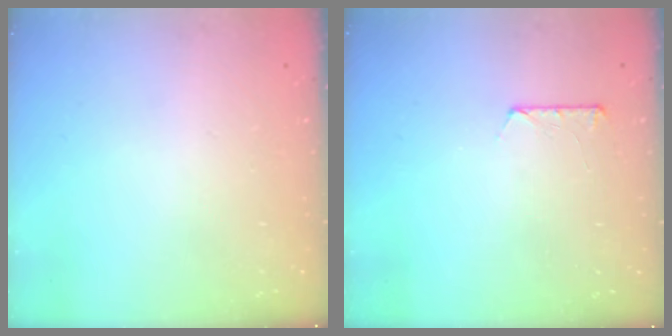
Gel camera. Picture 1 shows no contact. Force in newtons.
{"total": 6.9, "press": 6.9, "slide": 0.7}